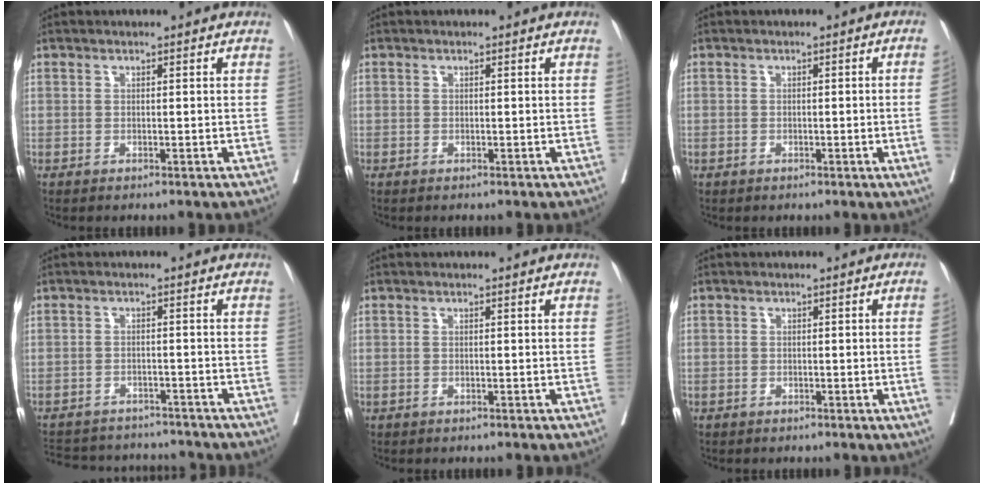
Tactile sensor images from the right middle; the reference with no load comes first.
{"total": 0.0}
{"total": 2.6, "force": [-0.4, -0.5, 2.5], "torque": [-0.036, 0.005, 0.001]}
{"total": 12.8, "force": [-11.8, 3.7, 3.1], "torque": [-0.067, 0.013, -0.154]}
{"total": 0.0}
{"total": 1.4, "force": [-0.3, -0.1, 1.4], "torque": [-0.021, 0.003, -0.003]}